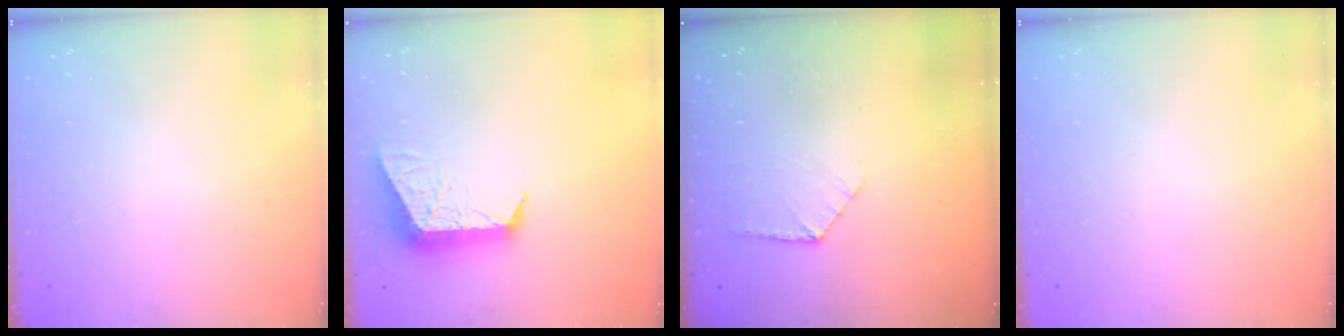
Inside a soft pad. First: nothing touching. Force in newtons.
{"total": 10.9, "press": 10.9, "slide": 0.7}
{"total": 7.8, "press": 7.8, "slide": 0.5}
{"total": 0.0}